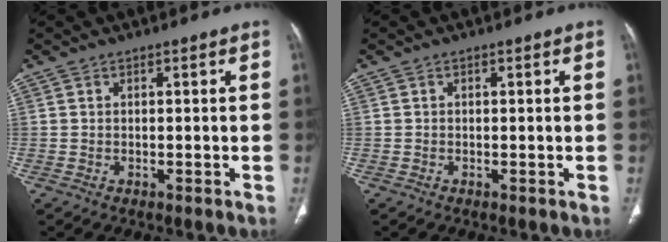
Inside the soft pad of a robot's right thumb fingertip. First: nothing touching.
{"total": 0.0}